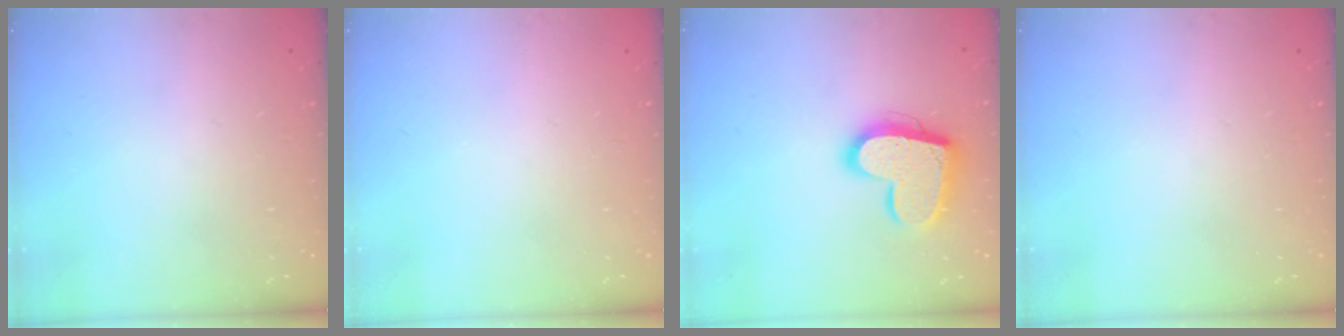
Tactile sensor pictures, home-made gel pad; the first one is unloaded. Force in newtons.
{"total": 0.0}
{"total": 15.9, "press": 15.9, "slide": 0.9}
{"total": 0.0}